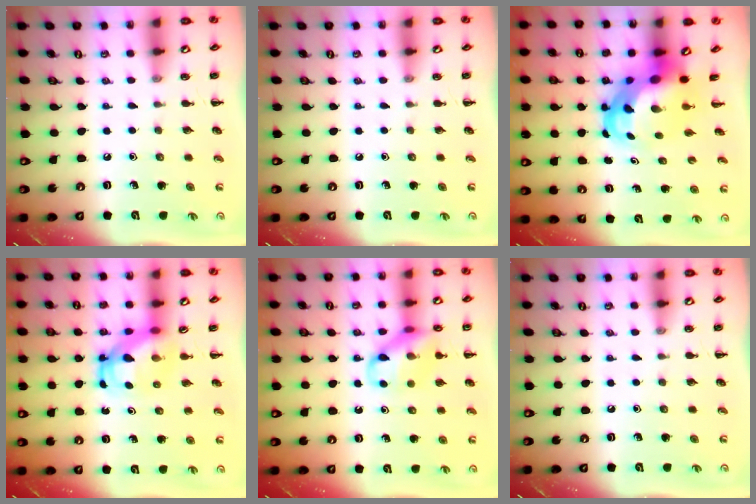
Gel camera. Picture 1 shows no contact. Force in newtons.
{"total": 0.0}
{"total": 7.4, "press": 7.1, "slide": 1.9}
{"total": 4.9, "press": 4.8, "slide": 0.7}
{"total": 12.4, "press": 12.3, "slide": 1.6}
{"total": 0.0}